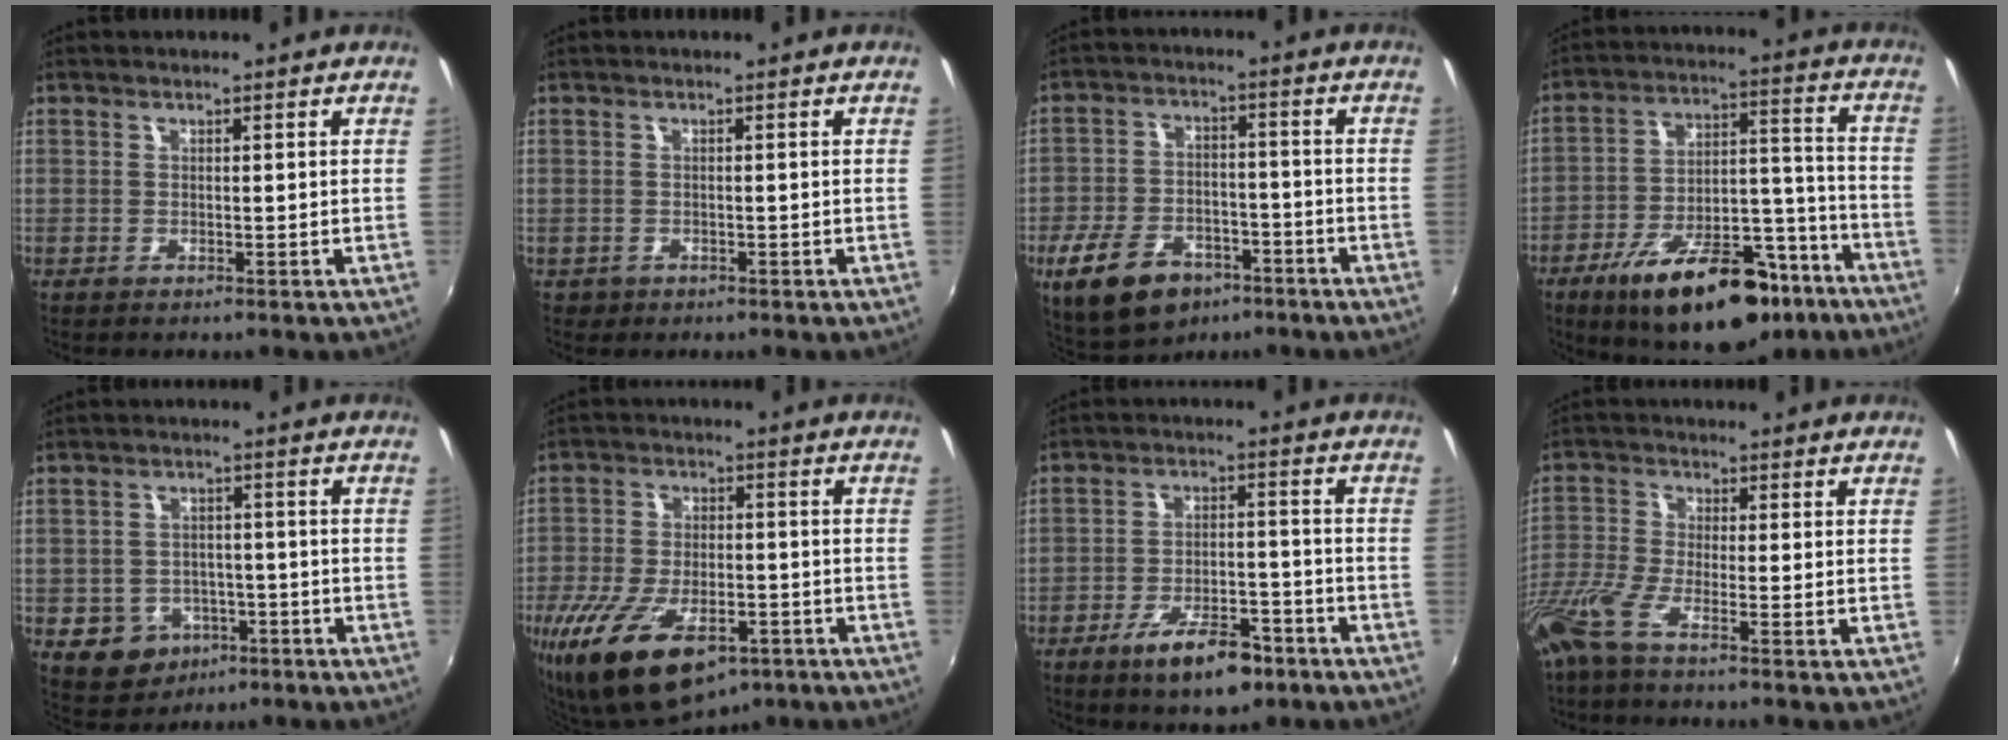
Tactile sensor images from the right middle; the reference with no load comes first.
{"total": 1.5, "force": [-0.7, 1.3, 0.5], "torque": [-0.015, -0.003, -0.007]}
{"total": 13.9, "force": [-8.2, 7.9, 7.9], "torque": [-0.178, -0.007, -0.131]}
{"total": 23.7, "force": [-15.7, 9.7, 14.9], "torque": [-0.241, 0.008, -0.222]}
{"total": 8.7, "force": [-4.2, 6.9, 3.2], "torque": [-0.083, 0.009, -0.042]}
{"total": 18.5, "force": [-10.4, 8.5, 12.8], "torque": [-0.263, -0.039, -0.168]}
{"total": 10.6, "force": [-6.8, 3.8, 7.2], "torque": [-0.138, -0.001, -0.103]}
{"total": 6.5, "force": [-4.7, 0.1, 4.5], "torque": [-0.106, -0.021, -0.100]}